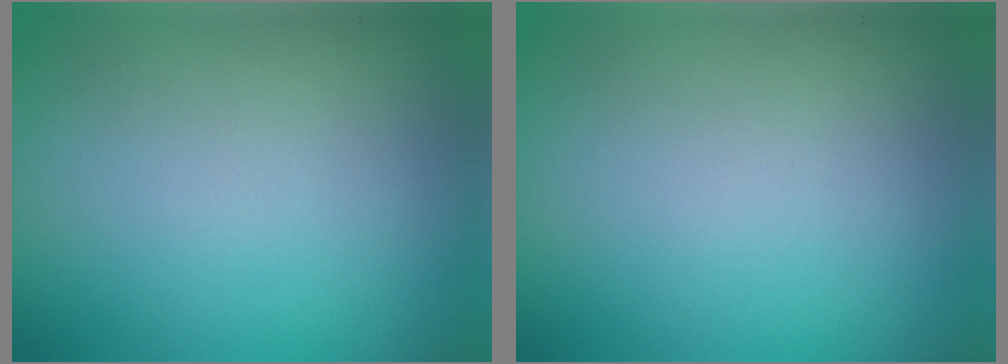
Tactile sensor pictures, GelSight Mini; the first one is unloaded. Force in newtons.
{"total": 0.0}